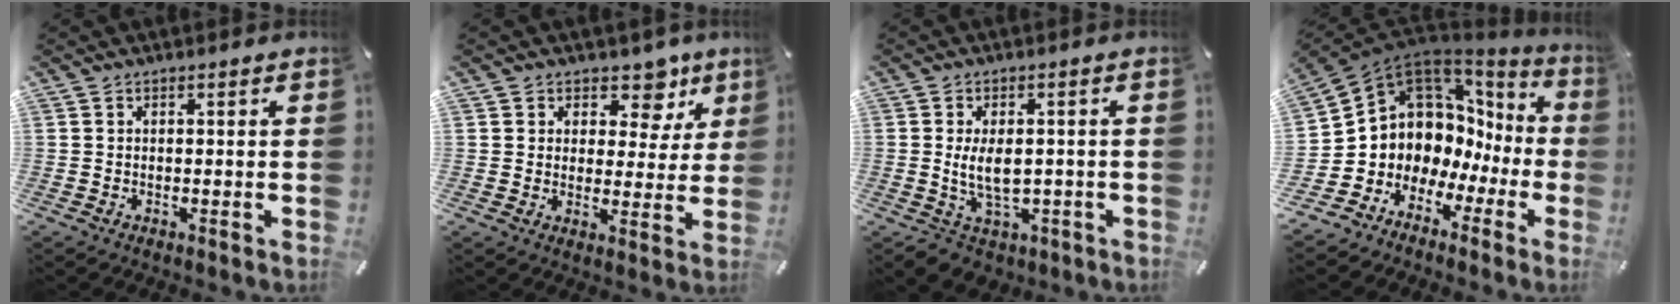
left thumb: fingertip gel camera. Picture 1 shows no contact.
{"total": 8.9, "force": [5.9, 5.8, 3.5], "torque": [-0.043, -0.044, 0.101]}
{"total": 7.6, "force": [-0.4, 5.4, 5.3], "torque": [-0.092, -0.002, -0.008]}
{"total": 8.0, "force": [4.3, 6.7, 1.0], "torque": [-0.034, -0.083, 0.090]}